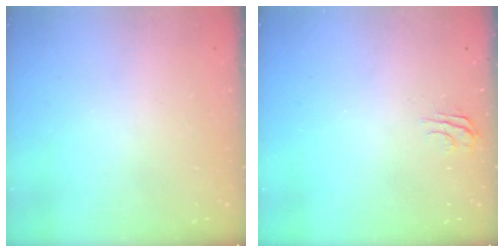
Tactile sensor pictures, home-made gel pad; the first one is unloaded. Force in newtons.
{"total": 5.0, "press": 5.0, "slide": 0.5}